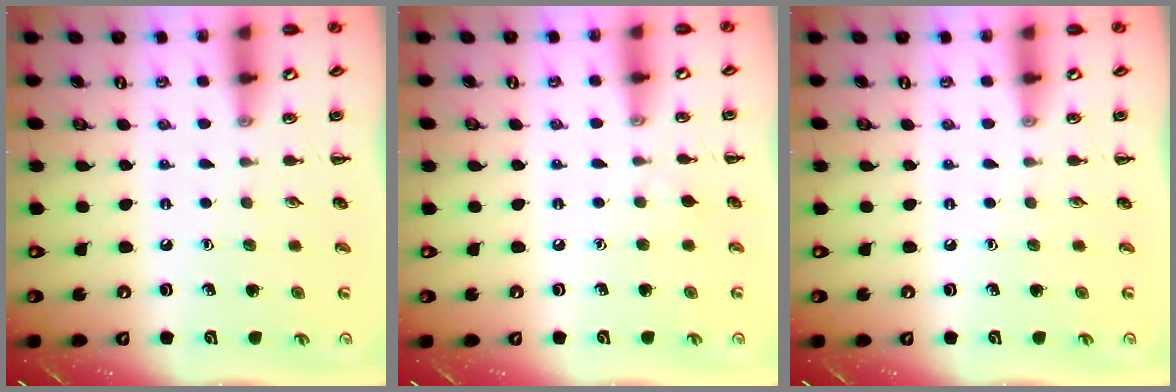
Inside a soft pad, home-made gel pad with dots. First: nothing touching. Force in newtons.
{"total": 2.6, "press": 2.3, "slide": 1.1}
{"total": 0.0}